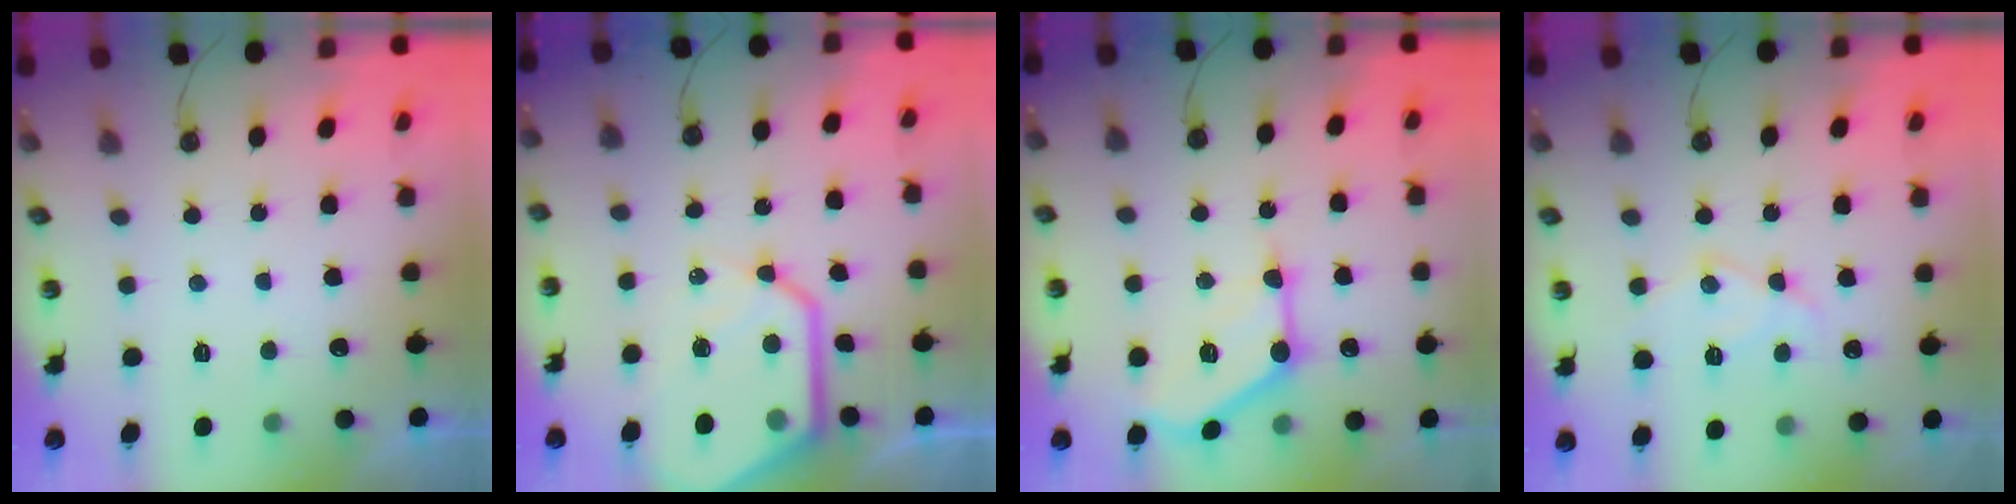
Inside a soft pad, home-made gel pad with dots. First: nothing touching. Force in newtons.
{"total": 17.3, "press": 17.2, "slide": 1.7}
{"total": 15.0, "press": 15.0, "slide": 0.4}
{"total": 11.0, "press": 11.0, "slide": 0.9}